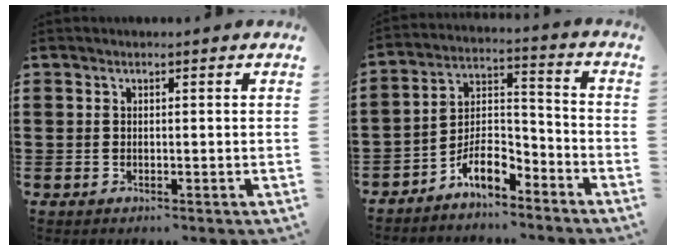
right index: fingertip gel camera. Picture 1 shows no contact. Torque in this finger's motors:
{"motor_torque": [0.03, 0.27, 0.14, 0.04]}